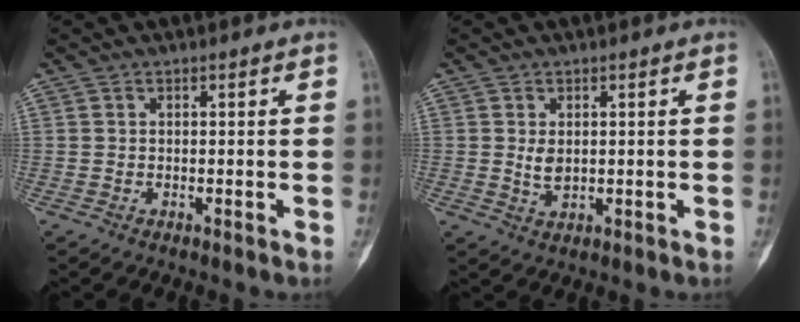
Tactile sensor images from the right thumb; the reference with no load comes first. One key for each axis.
{"total": 2.5, "fx": 0.5, "fy": 1.5, "fz": 1.9, "tx": -0.032, "ty": -0.008, "tz": 0.014}